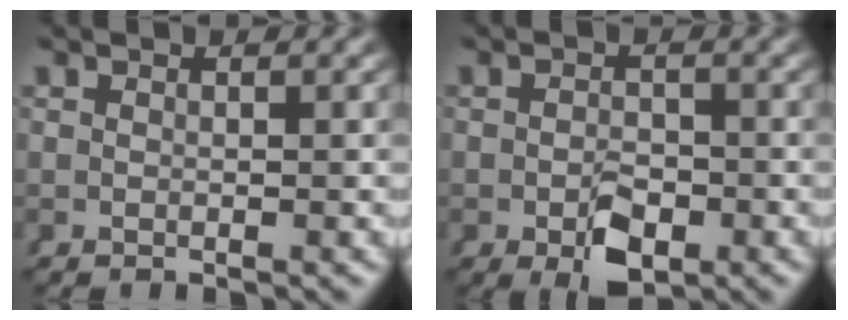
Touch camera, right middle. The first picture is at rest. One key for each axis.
{"total": 4.1, "fx": -1.9, "fy": 2.2, "fz": 2.9, "tx": -0.037, "ty": -0.024, "tz": -0.020}